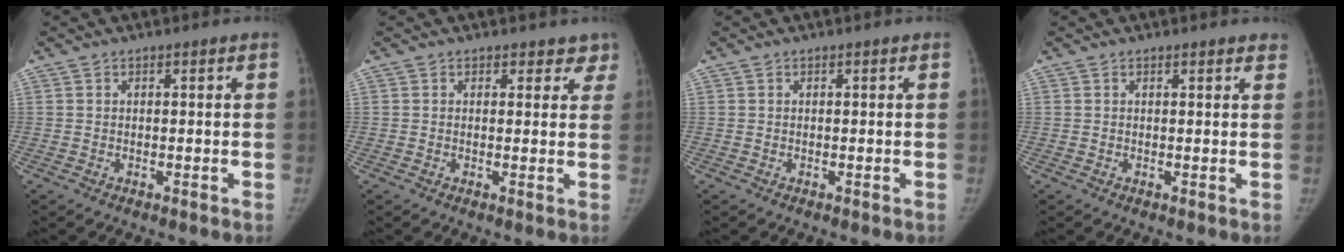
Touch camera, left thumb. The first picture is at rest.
{"total": 3.6, "force": [3.0, 2.1, 0.5], "torque": [0.038, -0.013, 0.021]}
{"total": 0.0}
{"total": 2.1, "force": [1.8, 0.5, 1.0], "torque": [-0.003, 0.000, 0.018]}